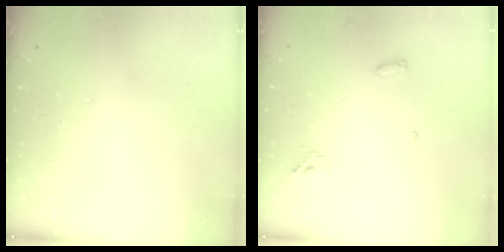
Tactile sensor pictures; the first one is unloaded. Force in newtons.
{"total": 4.4, "press": 4.3, "slide": 0.9}